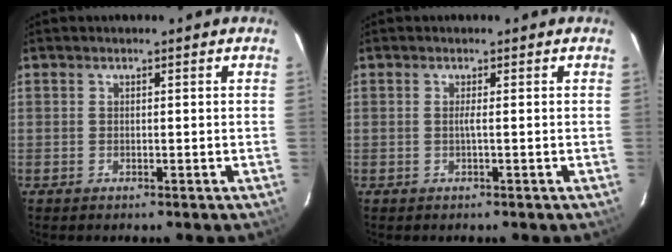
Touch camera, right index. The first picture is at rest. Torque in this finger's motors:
{"motor_torque": [0.11, 0.19, 0.09, 0.03]}